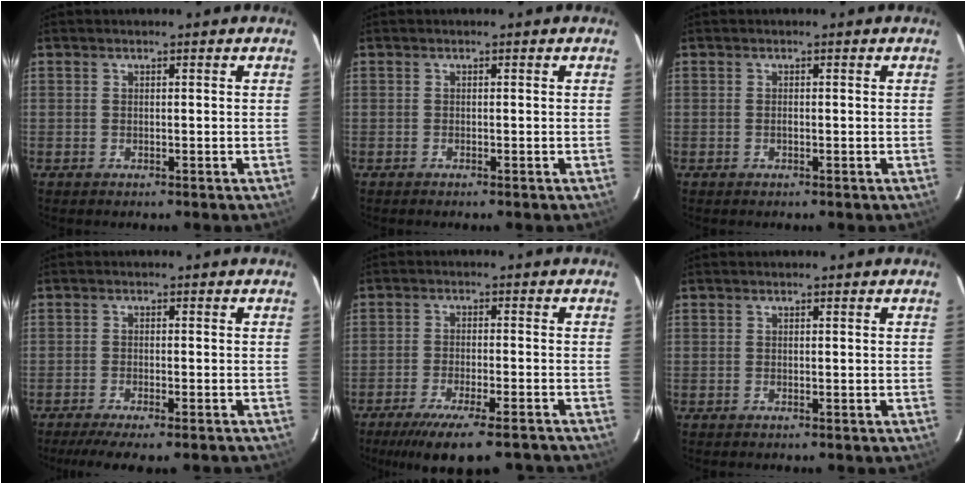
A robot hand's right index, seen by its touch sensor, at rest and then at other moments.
{"total": 0.0}
{"total": 0.5, "force": [-0.2, 0.3, 0.4], "torque": [-0.006, 0.002, -0.005]}
{"total": 8.8, "force": [-7.3, 1.1, 4.8], "torque": [-0.103, -0.029, -0.112]}
{"total": 14.2, "force": [-11.4, 2.8, 8.0], "torque": [-0.158, -0.037, -0.172]}
{"total": 0.0}